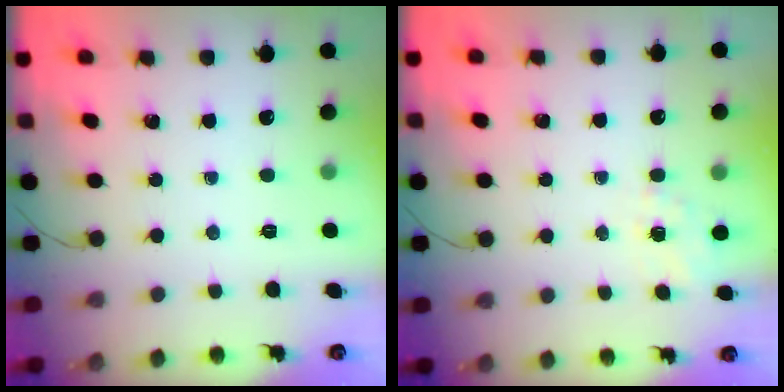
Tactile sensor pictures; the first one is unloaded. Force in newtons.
{"total": 1.5, "press": 1.1, "slide": 1.1}